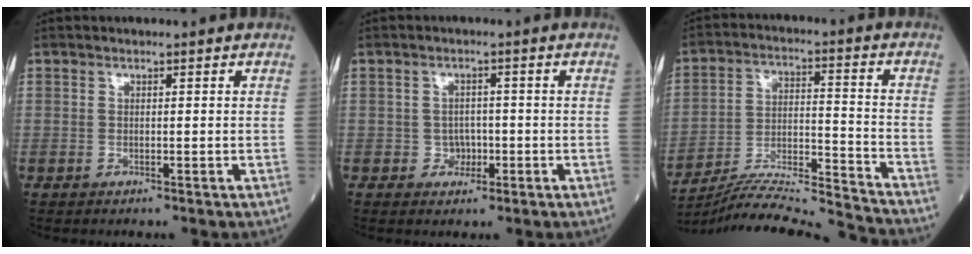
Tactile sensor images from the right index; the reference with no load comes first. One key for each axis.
{"total": 2.3, "fx": -0.8, "fy": 2.1, "fz": 0.7, "tx": -0.005, "ty": 0.008, "tz": -0.009}
{"total": 16.5, "fx": -16.0, "fy": -2.1, "fz": 3.6, "tx": -0.063, "ty": 0.012, "tz": -0.263}